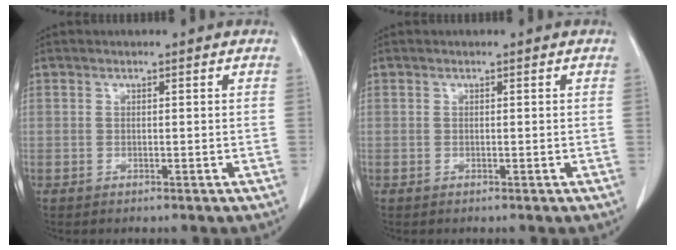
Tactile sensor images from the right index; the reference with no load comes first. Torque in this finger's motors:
{"motor_torque": [0.00, 0.00, 0.00, 0.00]}